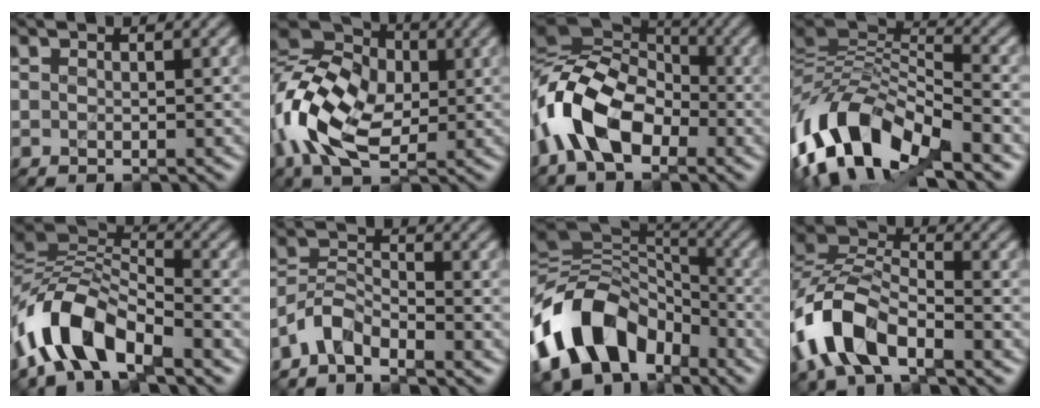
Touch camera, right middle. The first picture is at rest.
{"total": 10.3, "force": [-1.2, 7.0, 7.4], "torque": [-0.173, 0.011, -0.037]}
{"total": 9.6, "force": [-3.3, 6.0, 6.7], "torque": [-0.142, 0.010, -0.079]}
{"total": 11.4, "force": [-5.7, 4.9, 8.6], "torque": [-0.159, 0.011, -0.115]}
{"total": 8.2, "force": [-4.8, 3.8, 5.4], "torque": [-0.098, 0.010, -0.102]}
{"total": 3.1, "force": [-2.7, 1.1, 1.1], "torque": [-0.024, 0.010, -0.064]}
{"total": 12.3, "force": [-5.3, 8.5, 7.1], "torque": [-0.136, 0.020, -0.107]}
{"total": 7.8, "force": [-4.0, 4.0, 5.3], "torque": [-0.114, 0.010, -0.087]}